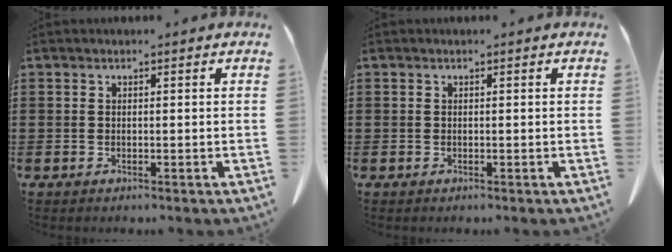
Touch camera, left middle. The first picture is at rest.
{"total": 0.0}